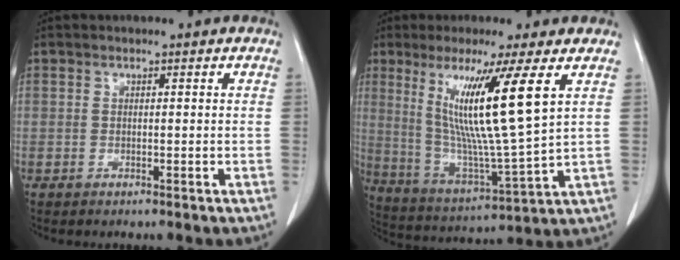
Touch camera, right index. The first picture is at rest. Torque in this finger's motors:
{"motor_torque": [1.49, 0.65, 0.70, 0.21]}